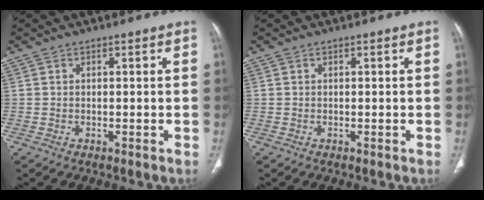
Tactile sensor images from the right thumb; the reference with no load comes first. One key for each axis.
{"total": 0.0}